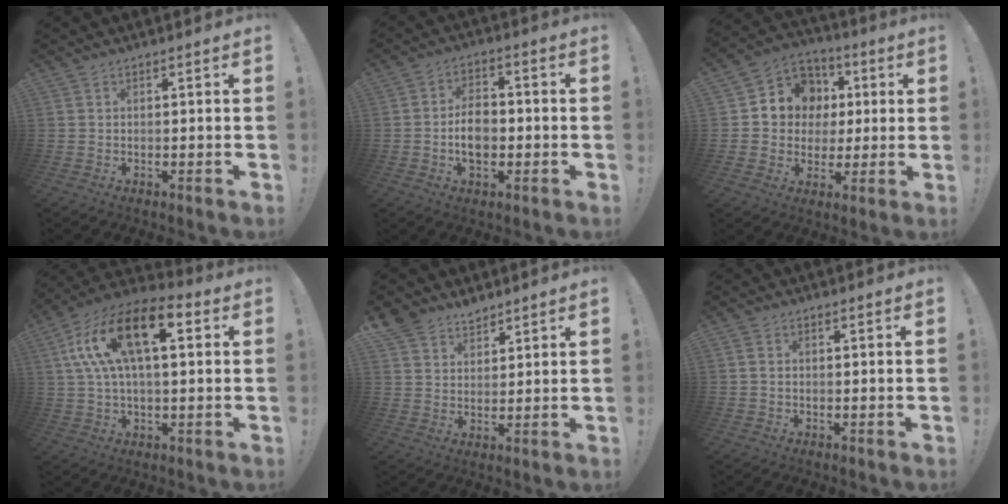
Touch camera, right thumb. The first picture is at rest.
{"total": 7.8, "force": [-1.8, 5.3, 5.4], "torque": [-0.092, 0.004, -0.036]}
{"total": 11.0, "force": [1.7, 10.4, 3.3], "torque": [-0.036, -0.008, 0.046]}
{"total": 18.6, "force": [5.7, 8.6, 15.5], "torque": [-0.298, 0.000, 0.091]}
{"total": 6.5, "force": [5.4, 3.5, 0.8], "torque": [-0.016, -0.040, 0.104]}
{"total": 1.1, "force": [0.2, 0.7, 0.8], "torque": [-0.020, 0.004, 0.005]}